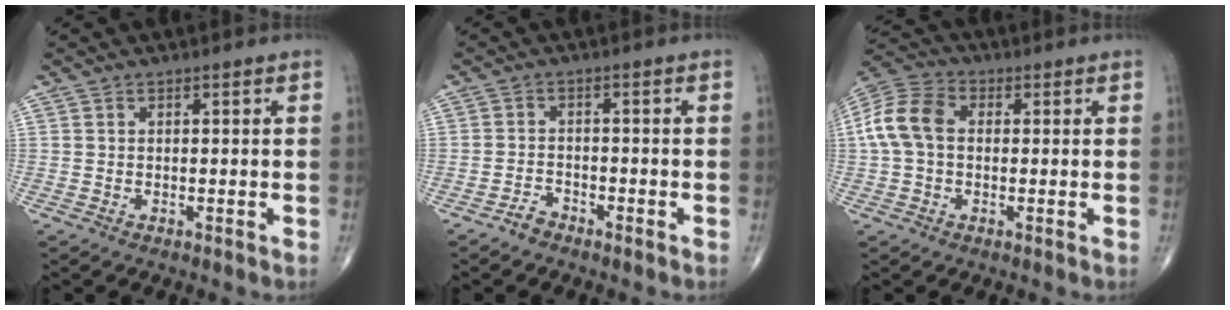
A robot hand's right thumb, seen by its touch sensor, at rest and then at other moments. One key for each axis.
{"total": 2.3, "fx": -2.0, "fy": 1.0, "fz": 0.5, "tx": -0.007, "ty": 0.010, "tz": -0.040}
{"total": 10.0, "fx": 0.6, "fy": 7.1, "fz": 7.0, "tx": -0.146, "ty": 0.030, "tz": 0.002}